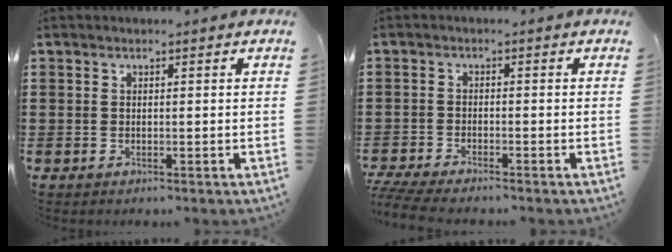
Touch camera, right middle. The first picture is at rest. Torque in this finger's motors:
{"motor_torque": [1.44, -0.69, 0.28, 0.12]}